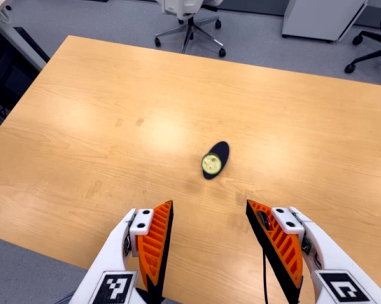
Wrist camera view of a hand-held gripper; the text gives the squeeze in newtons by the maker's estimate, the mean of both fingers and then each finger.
{"total": 0.0}